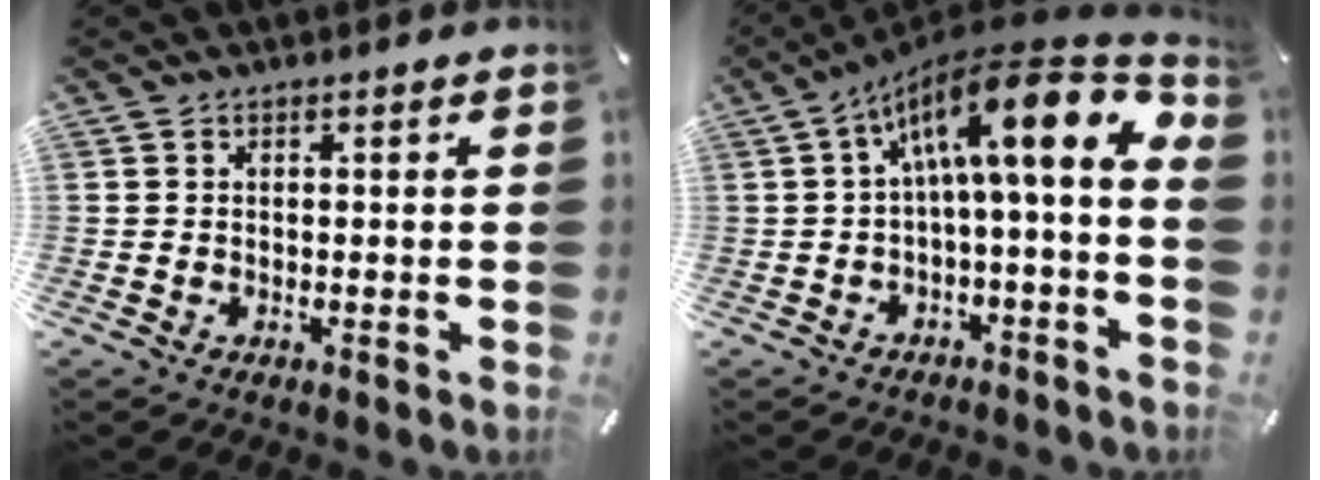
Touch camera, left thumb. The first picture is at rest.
{"total": 16.3, "force": [3.2, 4.6, 15.3], "torque": [-0.235, -0.018, 0.046]}